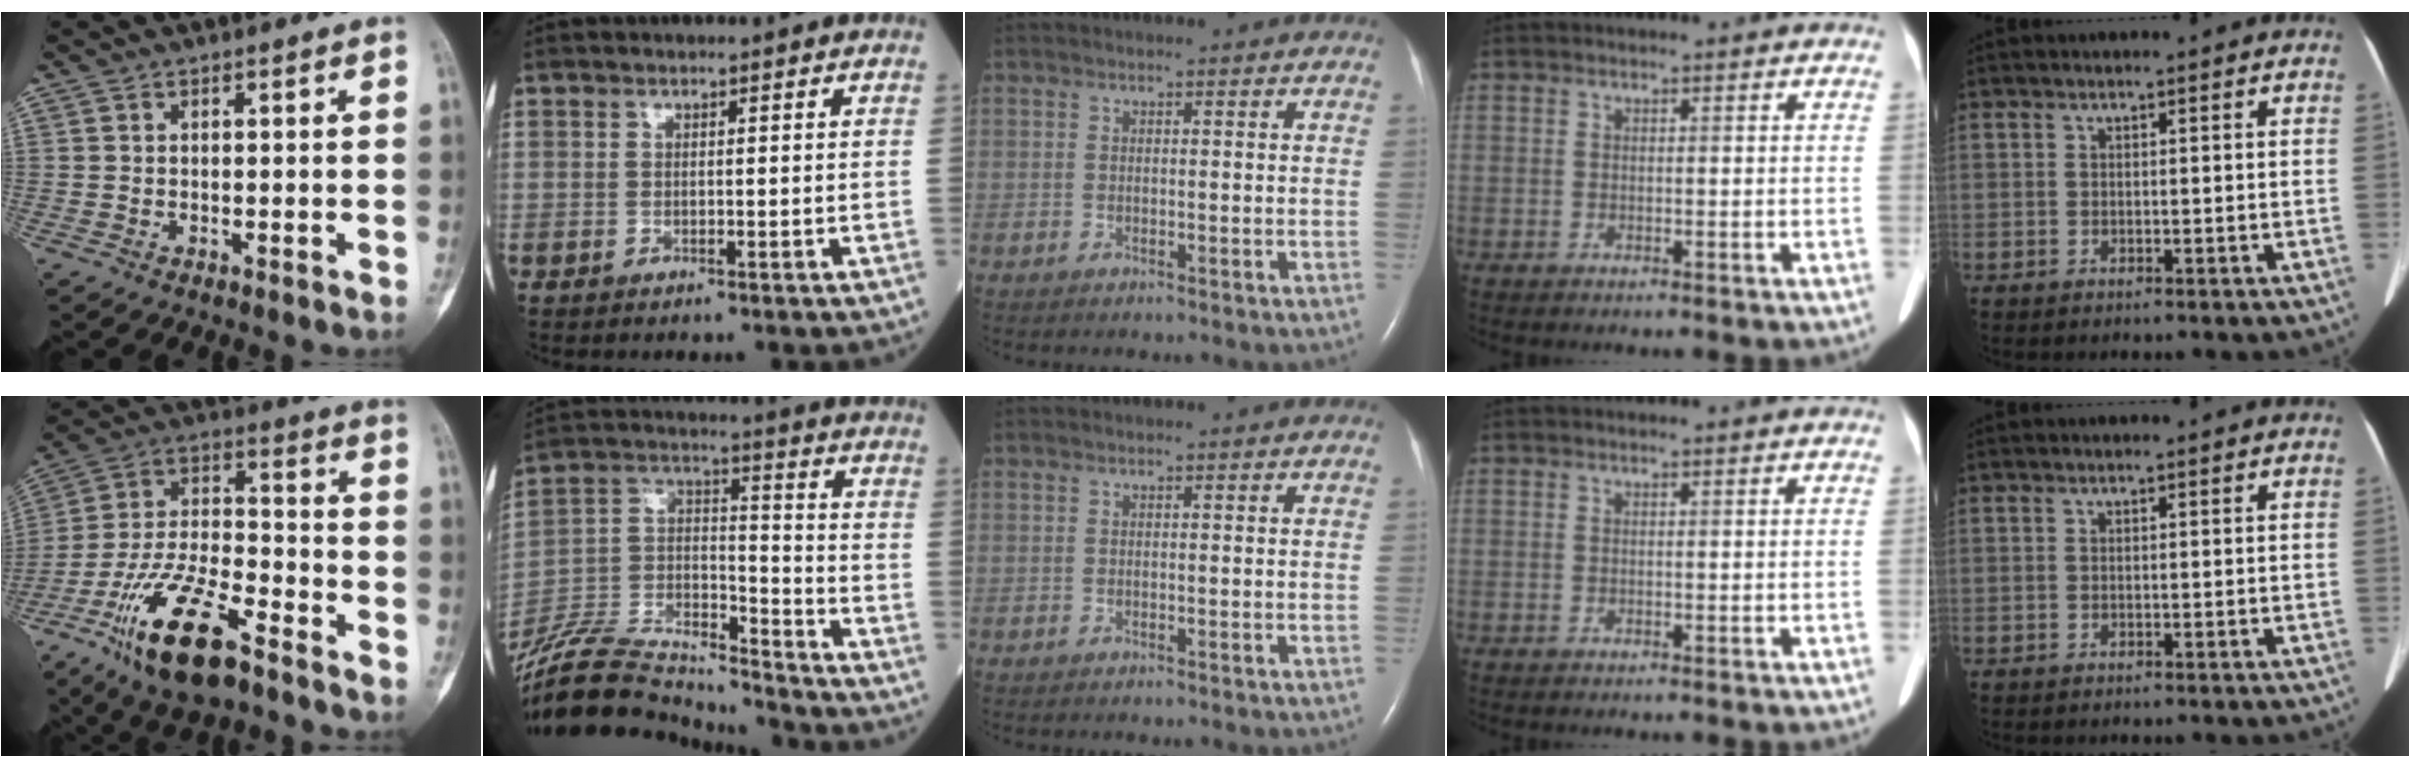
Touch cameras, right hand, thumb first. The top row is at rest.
{"thumb": {"total": 18.5, "force": [-11.4, 6.5, 13.0], "torque": [-0.245, 0.065, -0.209]}, "index": {"total": 21.0, "force": [-20.1, 3.1, 5.3], "torque": [-0.123, 0.016, -0.350]}}